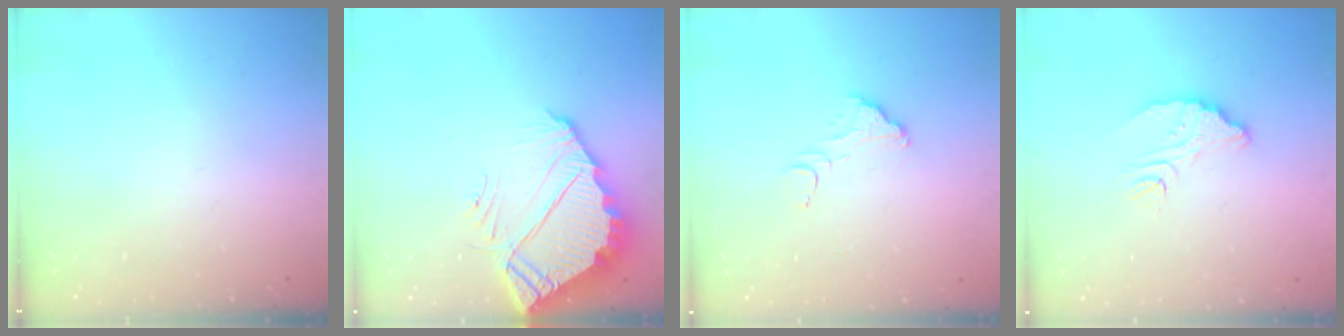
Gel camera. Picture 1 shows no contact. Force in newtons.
{"total": 7.6, "press": 7.6, "slide": 0.4}
{"total": 2.6, "press": 2.6, "slide": 0.2}
{"total": 8.0, "press": 8.0, "slide": 0.7}